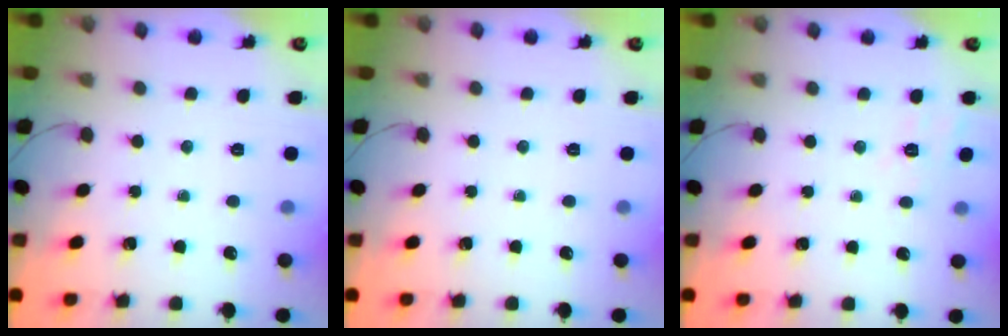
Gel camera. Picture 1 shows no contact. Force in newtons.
{"total": 0.0}
{"total": 2.4, "press": 1.2, "slide": 2.1}